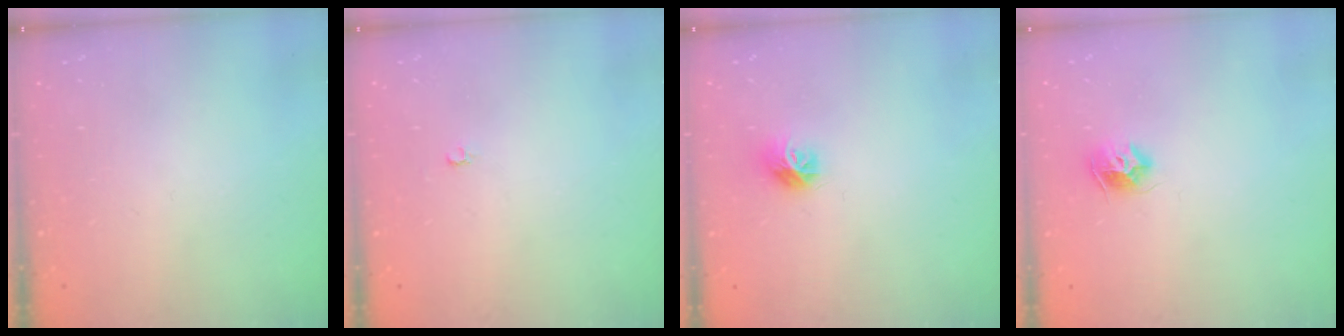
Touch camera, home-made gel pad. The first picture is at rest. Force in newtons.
{"total": 2.0, "press": 2.0, "slide": 0.4}
{"total": 7.7, "press": 7.7, "slide": 0.2}
{"total": 8.0, "press": 7.9, "slide": 0.5}